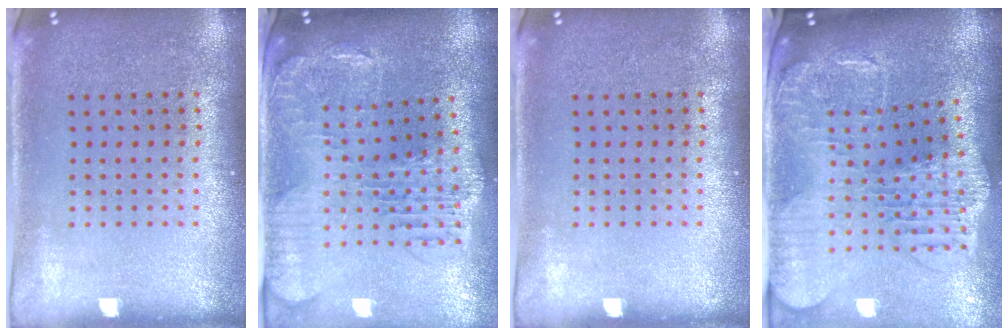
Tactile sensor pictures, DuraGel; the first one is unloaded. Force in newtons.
{"total": 1.9, "press": 1.8, "slide": 0.7}
{"total": 0.0}
{"total": 2.9, "press": 2.5, "slide": 1.5}